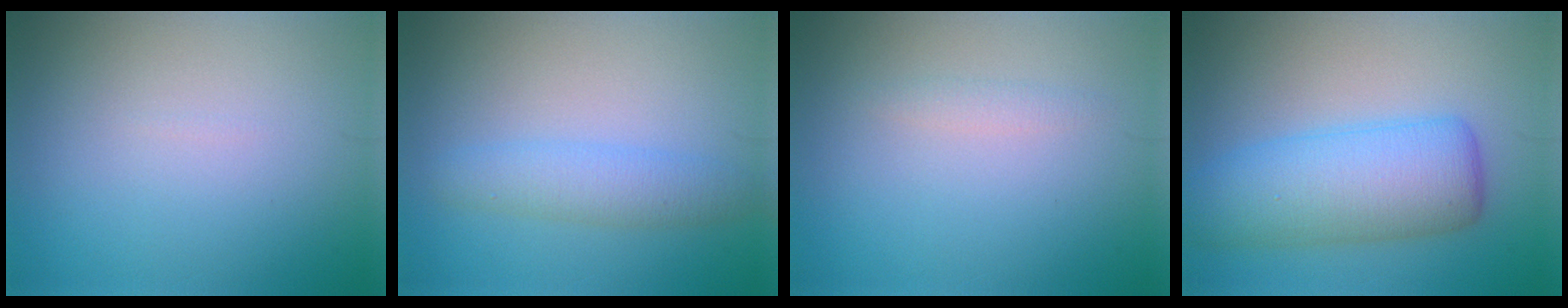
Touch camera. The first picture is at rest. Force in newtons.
{"total": 2.9, "press": 2.9, "slide": 0.1}
{"total": 0.8, "press": 0.8, "slide": 0.1}
{"total": 7.6, "press": 7.6, "slide": 0.2}